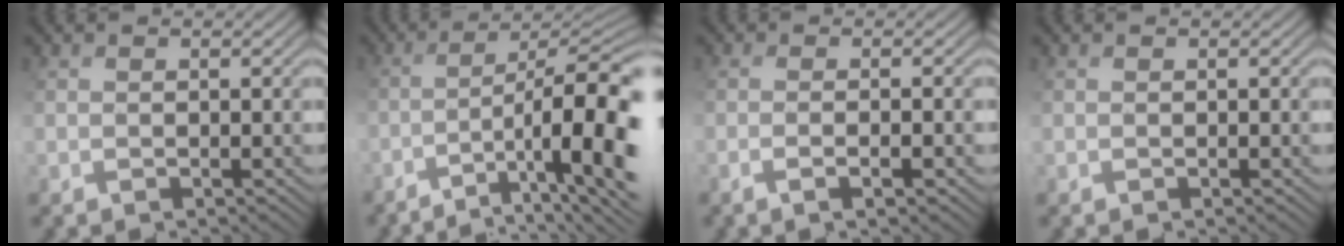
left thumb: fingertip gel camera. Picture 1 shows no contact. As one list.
[{"total": 15.1, "force": [-6.1, 4.2, 13.2], "torque": [-0.178, -0.002, -0.084]}, {"total": 2.8, "force": [-1.1, 0.2, 2.6], "torque": [-0.037, 0.007, -0.028]}, {"total": 0.0}]